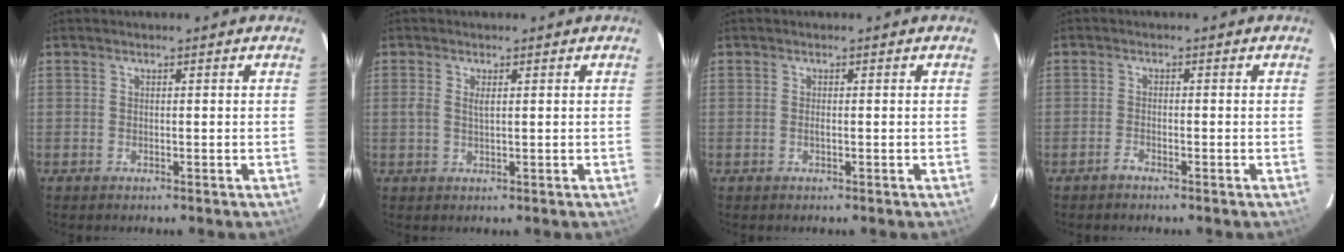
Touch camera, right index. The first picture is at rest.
{"total": 1.7, "force": [0.4, 0.6, 1.5], "torque": [-0.031, 0.001, 0.007]}
{"total": 0.6, "force": [-0.2, 0.1, 0.6], "torque": [-0.012, -0.001, -0.003]}
{"total": 1.3, "force": [-1.2, 0.3, 0.5], "torque": [-0.015, 0.001, -0.026]}